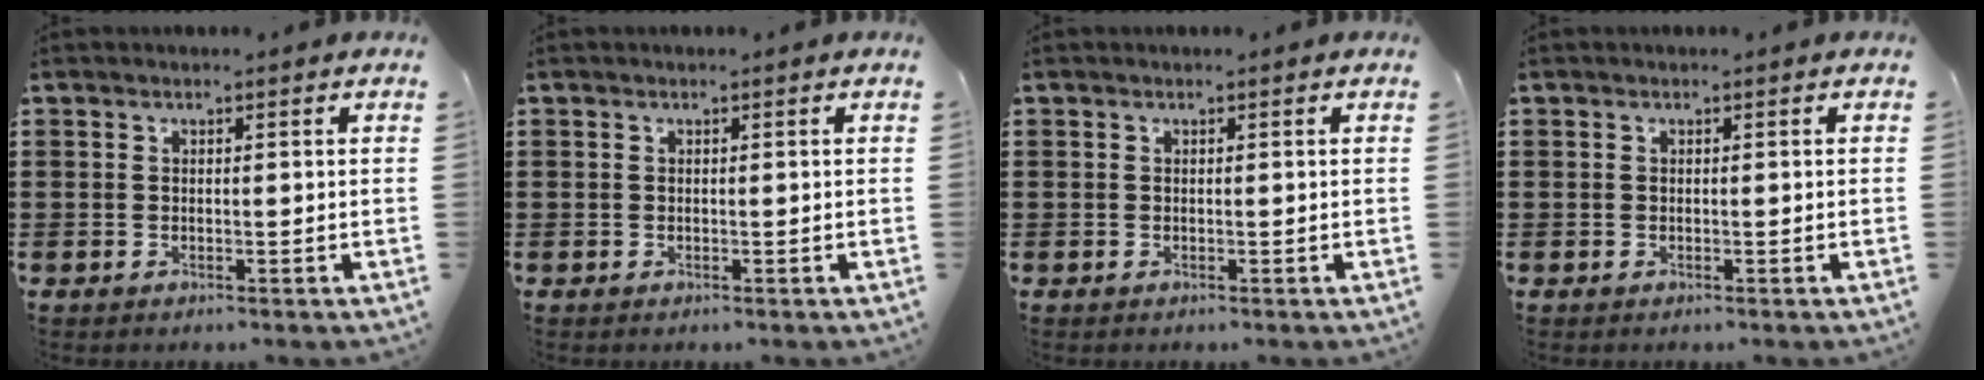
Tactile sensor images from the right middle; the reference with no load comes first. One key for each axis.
{"total": 0.0}
{"total": 0.0}
{"total": 0.0}